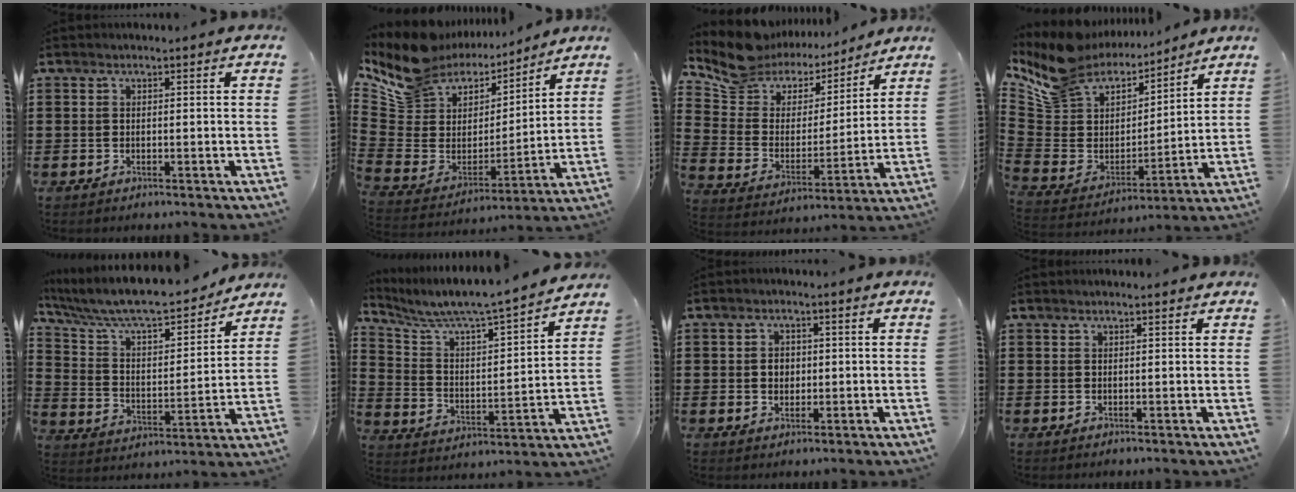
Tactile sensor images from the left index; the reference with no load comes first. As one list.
[{"total": 10.4, "force": [8.4, 6.0, 1.6], "torque": [-0.082, -0.063, 0.153]}, {"total": 9.2, "force": [8.3, 4.0, 0.6], "torque": [-0.072, -0.061, 0.151]}, {"total": 9.7, "force": [8.4, 4.8, 0.9], "torque": [-0.079, -0.064, 0.154]}, {"total": 8.8, "force": [7.9, 1.1, 3.8], "torque": [-0.106, -0.056, 0.132]}, {"total": 5.9, "force": [5.5, 0.1, 2.2], "torque": [-0.070, -0.052, 0.085]}, {"total": 2.4, "force": [0.3, 2.0, 1.3], "torque": [-0.024, 0.006, 0.001]}, {"total": 1.0, "force": [0.9, 0.0, 0.4], "torque": [-0.009, 0.001, 0.017]}]